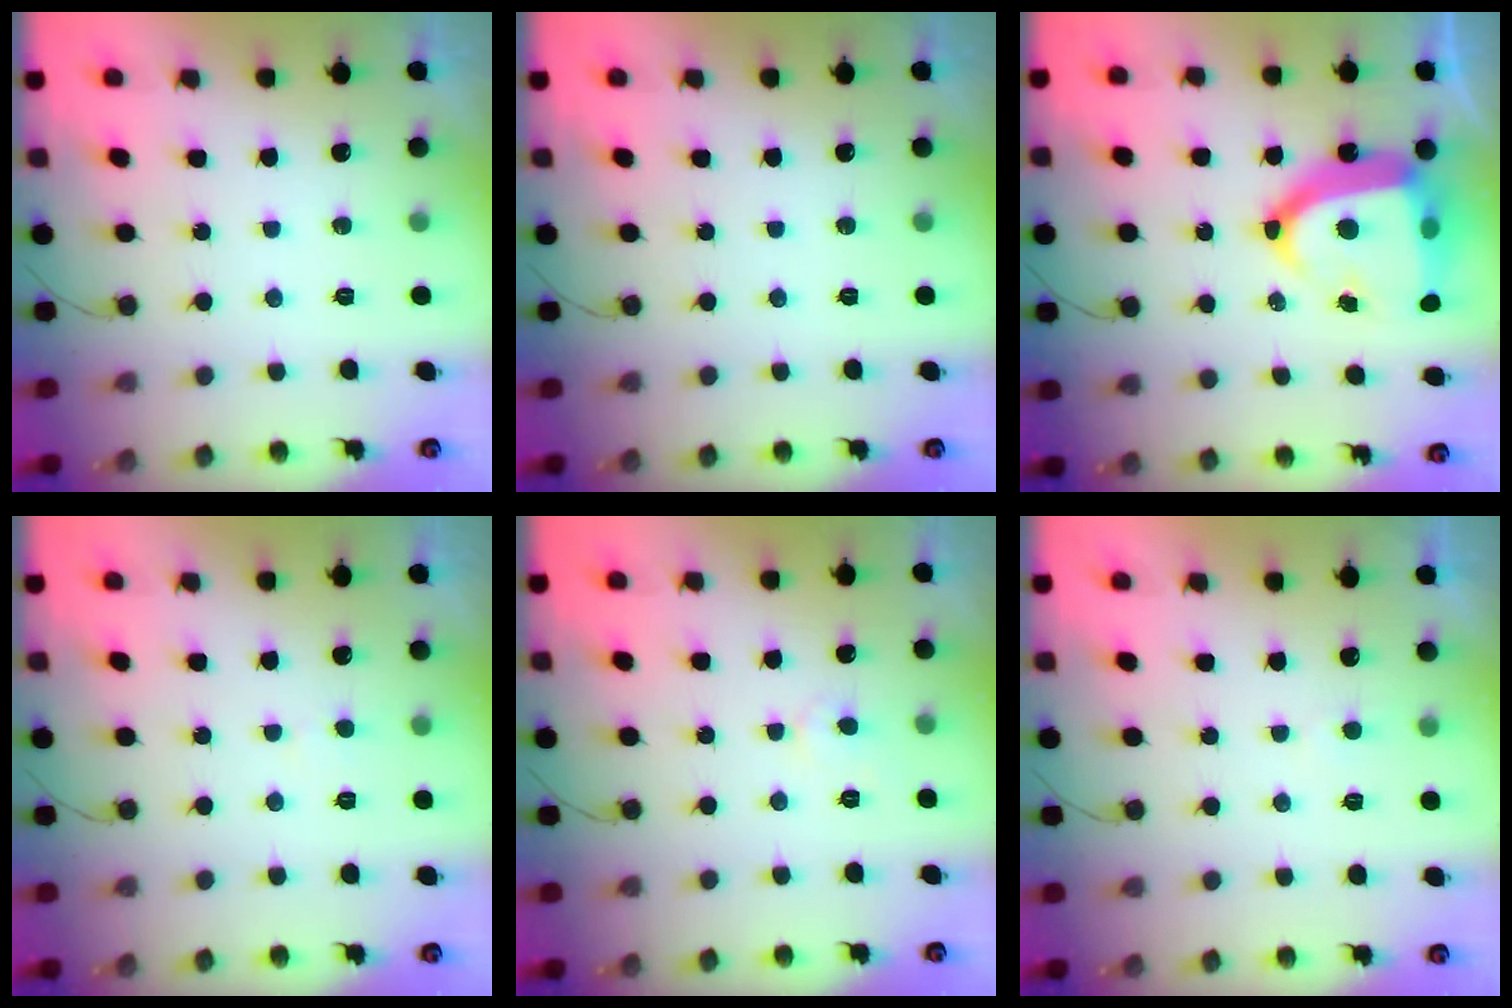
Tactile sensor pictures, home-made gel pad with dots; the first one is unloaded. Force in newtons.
{"total": 0.0}
{"total": 21.5, "press": 21.4, "slide": 1.6}
{"total": 2.3, "press": 2.3, "slide": 0.2}
{"total": 2.9, "press": 2.9, "slide": 0.2}
{"total": 2.4, "press": 2.3, "slide": 0.3}